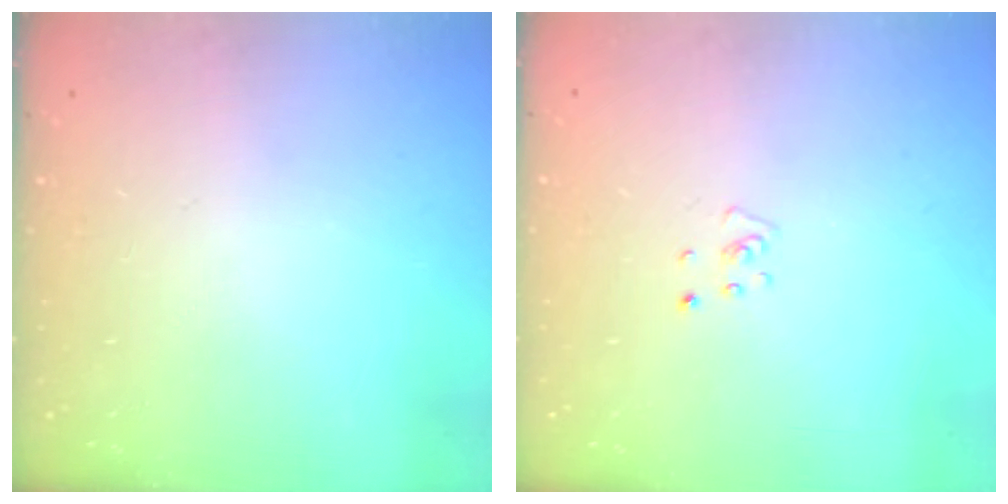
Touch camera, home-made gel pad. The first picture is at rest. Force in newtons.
{"total": 2.2, "press": 2.2, "slide": 0.2}